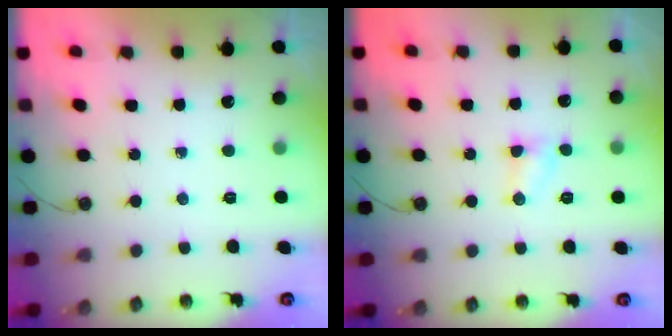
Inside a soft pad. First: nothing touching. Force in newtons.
{"total": 3.2, "press": 3.2, "slide": 0.5}